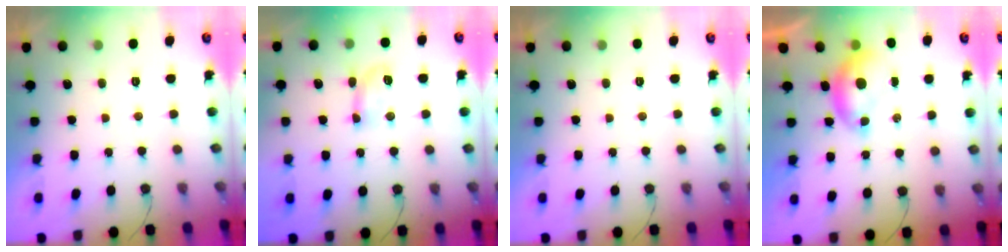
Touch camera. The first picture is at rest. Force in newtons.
{"total": 5.1, "press": 5.0, "slide": 0.7}
{"total": 0.0}
{"total": 6.5, "press": 6.5, "slide": 0.8}